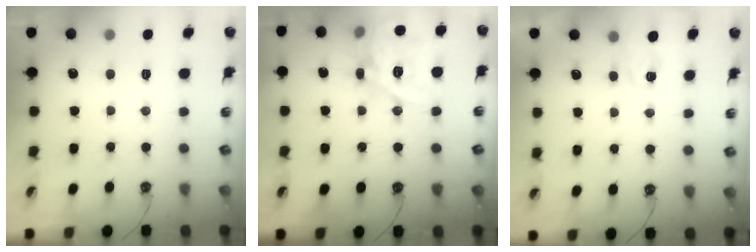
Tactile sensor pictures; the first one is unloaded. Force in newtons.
{"total": 18.1, "press": 17.9, "slide": 2.3}
{"total": 2.9, "press": 2.9, "slide": 0.4}